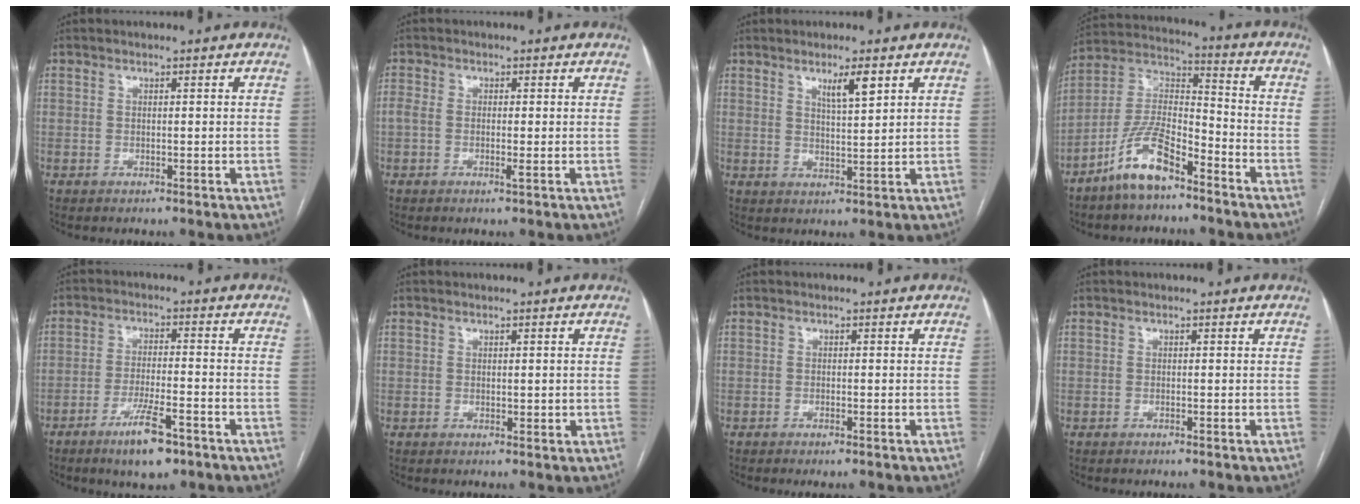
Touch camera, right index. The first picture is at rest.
{"total": 2.4, "force": [-0.5, 0.9, 2.2], "torque": [-0.049, 0.000, -0.009]}
{"total": 4.2, "force": [2.5, 0.4, 3.3], "torque": [-0.058, -0.005, 0.044]}
{"total": 11.5, "force": [-7.8, 3.6, 7.6], "torque": [-0.165, 0.009, -0.150]}
{"total": 7.8, "force": [-5.0, 1.4, 5.9], "torque": [-0.107, -0.010, -0.080]}
{"total": 1.2, "force": [0.1, 0.7, 1.0], "torque": [-0.013, -0.002, 0.003]}
{"total": 1.2, "force": [-0.9, 0.1, 0.8], "torque": [-0.013, -0.002, -0.011]}
{"total": 0.0}